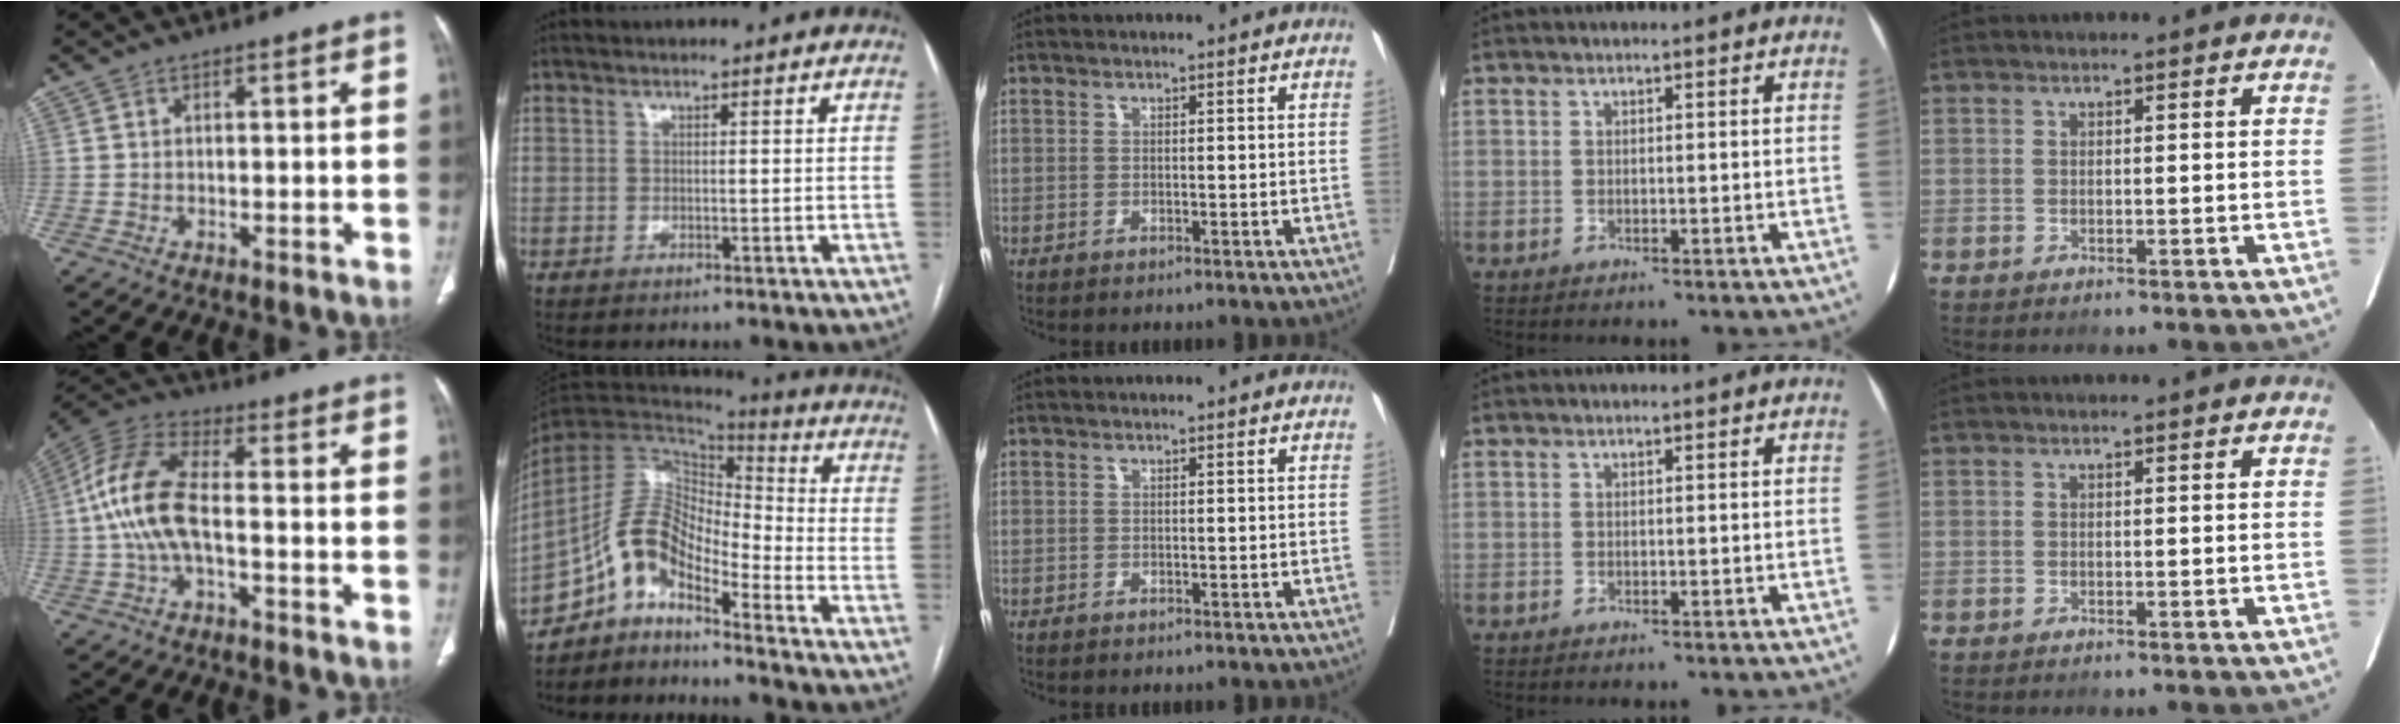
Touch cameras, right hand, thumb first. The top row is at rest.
{"thumb": {"total": 11.9, "force": [-1.5, 5.3, 10.5], "torque": [-0.235, 0.035, -0.035]}, "index": {"total": 10.3, "force": [-7.8, 3.1, 6.1], "torque": [-0.120, 0.031, -0.146]}}